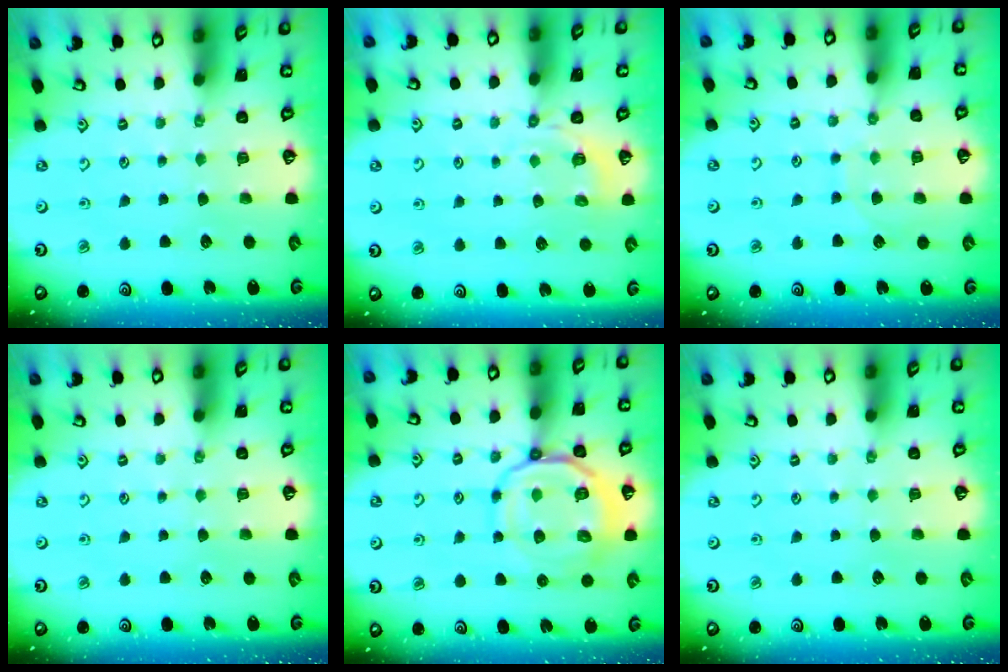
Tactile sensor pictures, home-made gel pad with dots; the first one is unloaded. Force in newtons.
{"total": 2.9, "press": 2.2, "slide": 1.8}
{"total": 7.1, "press": 7.1, "slide": 0.5}
{"total": 0.0}
{"total": 14.0, "press": 13.9, "slide": 1.6}
{"total": 0.0}